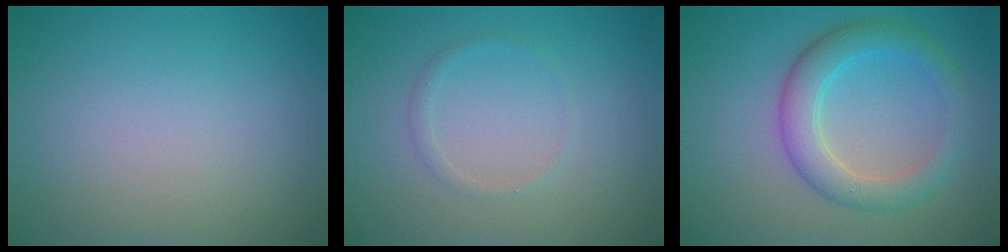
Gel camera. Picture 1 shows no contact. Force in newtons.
{"total": 0.8, "press": 0.8, "slide": 0.0}
{"total": 4.3, "press": 4.3, "slide": 0.2}